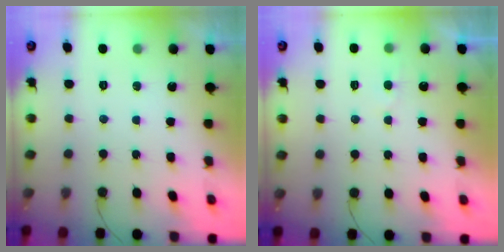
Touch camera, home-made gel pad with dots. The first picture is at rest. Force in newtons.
{"total": 3.0, "press": 3.0, "slide": 0.3}